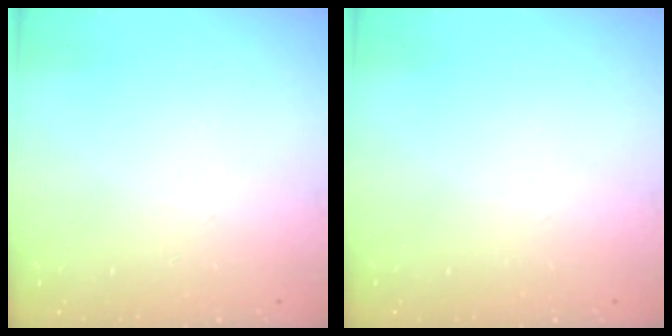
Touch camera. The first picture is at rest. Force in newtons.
{"total": 0.0}